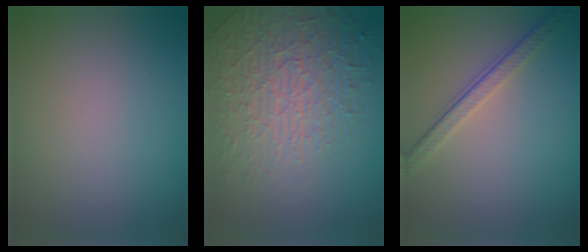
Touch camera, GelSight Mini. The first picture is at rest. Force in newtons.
{"total": 8.0, "press": 5.6, "slide": 5.7}
{"total": 3.4, "press": 2.5, "slide": 2.4}